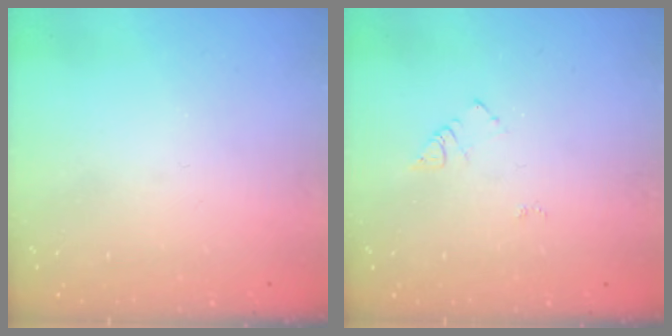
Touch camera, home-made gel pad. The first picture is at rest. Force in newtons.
{"total": 5.4, "press": 5.4, "slide": 0.5}